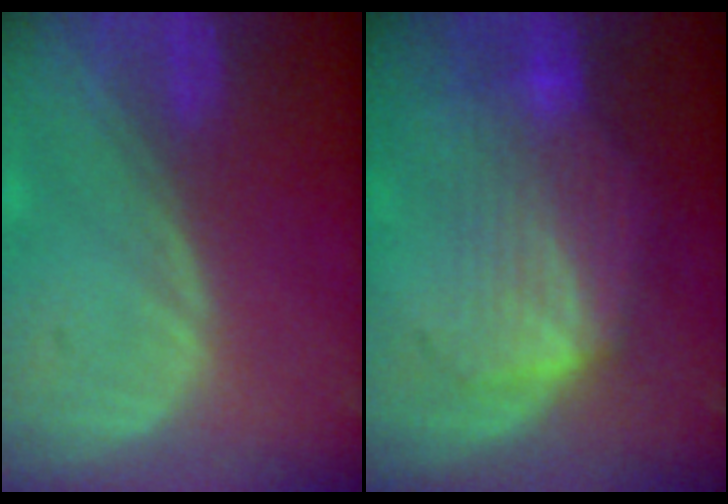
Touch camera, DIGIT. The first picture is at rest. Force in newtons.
{"total": 7.4, "press": 7.3, "slide": 1.4}